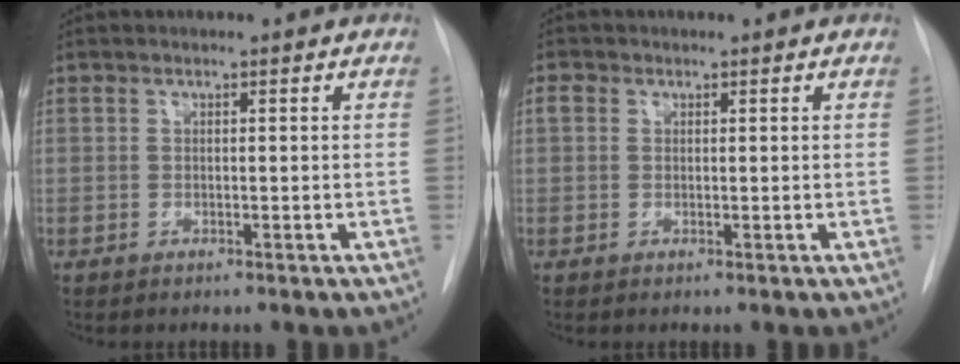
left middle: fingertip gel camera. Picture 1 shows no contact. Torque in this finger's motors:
{"motor_torque": [0.47, -0.44, 0.10, 0.03]}